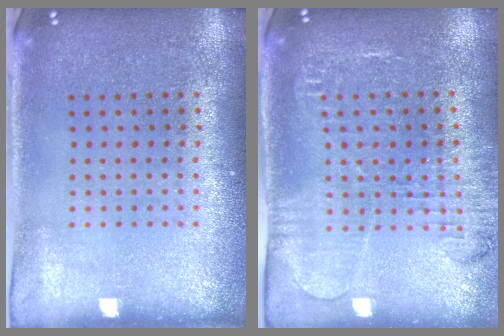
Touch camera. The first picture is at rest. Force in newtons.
{"total": 2.0, "press": 2.0, "slide": 0.1}